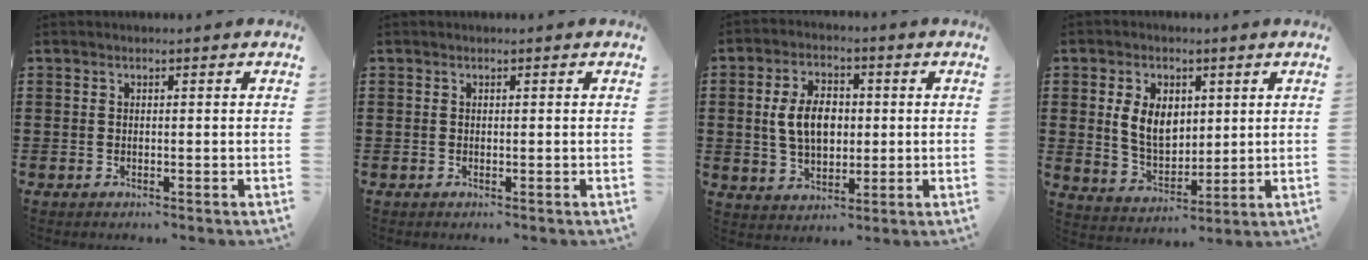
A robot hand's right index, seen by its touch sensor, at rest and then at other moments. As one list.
[{"total": 0.0}, {"total": 7.5, "force": [0.4, 4.8, 5.7], "torque": [-0.130, 0.008, -0.002]}, {"total": 7.4, "force": [1.6, 5.0, 5.1], "torque": [-0.112, 0.011, 0.026]}]